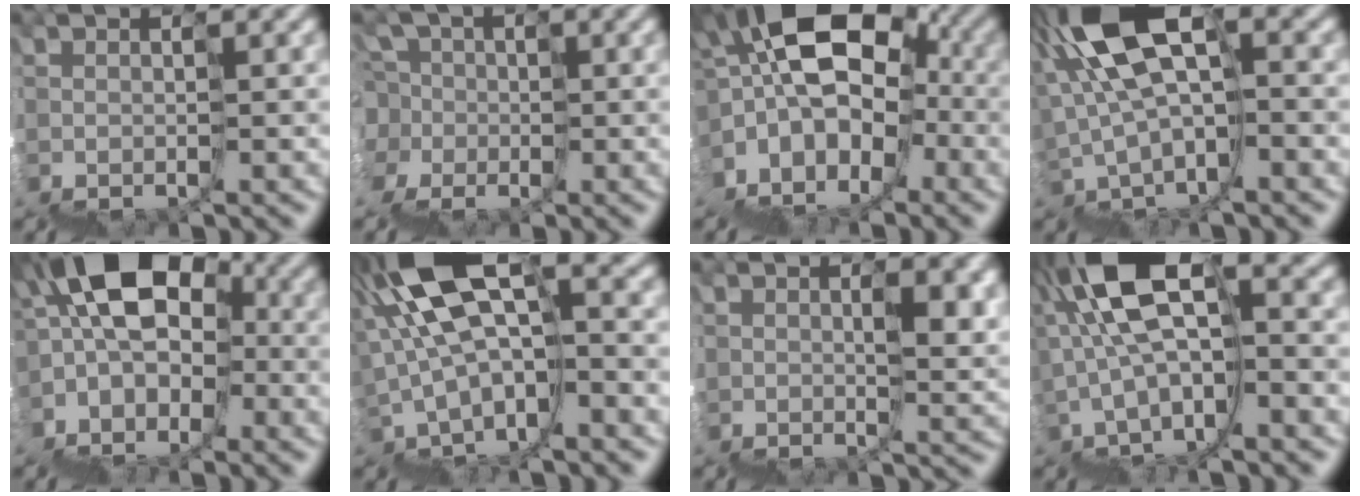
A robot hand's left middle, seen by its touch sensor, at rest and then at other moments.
{"total": 3.5, "force": [0.0, 3.3, -1.1], "torque": [0.025, 0.031, -0.015]}
{"total": 9.2, "force": [1.0, 6.4, 6.4], "torque": [-0.072, 0.028, 0.011]}
{"total": 7.7, "force": [3.3, 3.8, 5.8], "torque": [-0.118, 0.032, 0.050]}
{"total": 8.1, "force": [0.3, 6.4, 4.9], "torque": [-0.058, 0.032, -0.003]}
{"total": 7.8, "force": [2.6, 3.8, 6.3], "torque": [-0.127, 0.035, 0.048]}
{"total": 4.9, "force": [2.8, 2.3, 3.3], "torque": [-0.063, -0.004, 0.057]}
{"total": 7.1, "force": [2.3, 3.5, 5.7], "torque": [-0.124, 0.038, 0.039]}